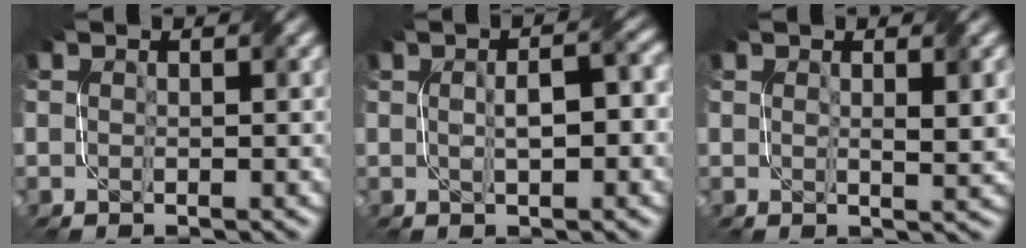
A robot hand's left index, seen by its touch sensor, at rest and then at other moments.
{"total": 4.1, "force": [0.3, 1.7, 3.8], "torque": [-0.047, 0.004, 0.002]}
{"total": 2.3, "force": [0.8, 0.6, 2.1], "torque": [-0.032, -0.001, 0.017]}